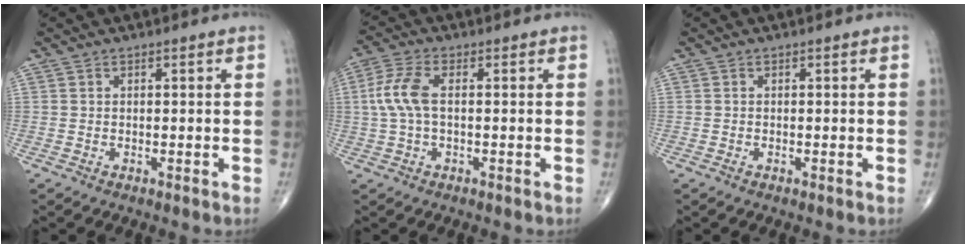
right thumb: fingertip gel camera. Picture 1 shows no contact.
{"total": 6.7, "force": [0.4, 3.1, 6.0], "torque": [-0.153, 0.016, 0.004]}
{"total": 0.0}